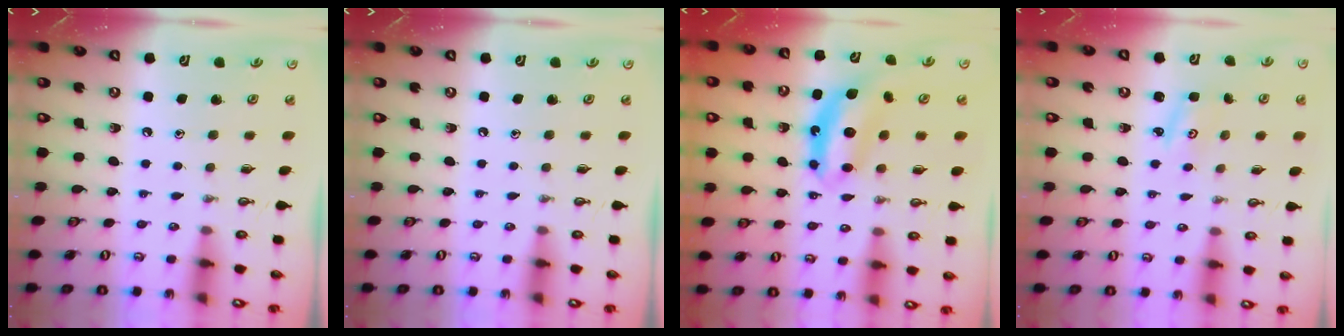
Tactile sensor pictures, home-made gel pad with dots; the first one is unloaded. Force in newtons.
{"total": 0.0}
{"total": 7.0, "press": 7.0, "slide": 0.2}
{"total": 2.3, "press": 2.3, "slide": 0.3}